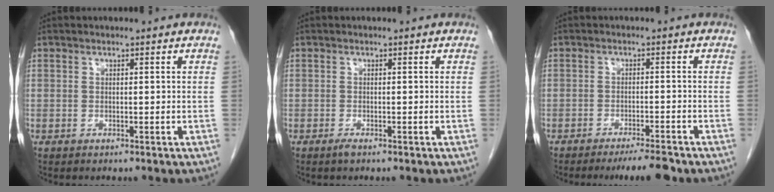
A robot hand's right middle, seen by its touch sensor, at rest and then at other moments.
{"total": 0.8, "force": [-0.6, 0.1, 0.5], "torque": [-0.012, -0.001, -0.010]}
{"total": 4.6, "force": [-3.9, 0.1, 2.4], "torque": [-0.030, -0.010, -0.061]}